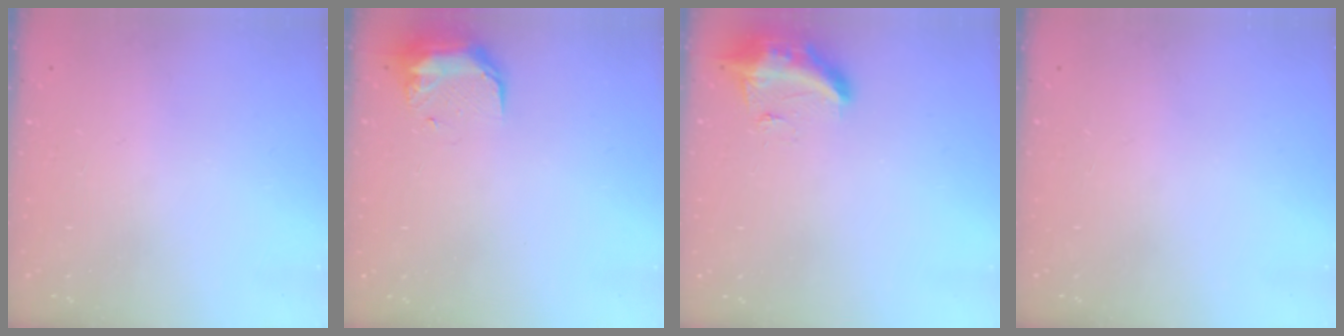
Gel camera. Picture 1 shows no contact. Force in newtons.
{"total": 9.3, "press": 9.1, "slide": 1.9}
{"total": 9.5, "press": 9.4, "slide": 1.2}
{"total": 0.0}